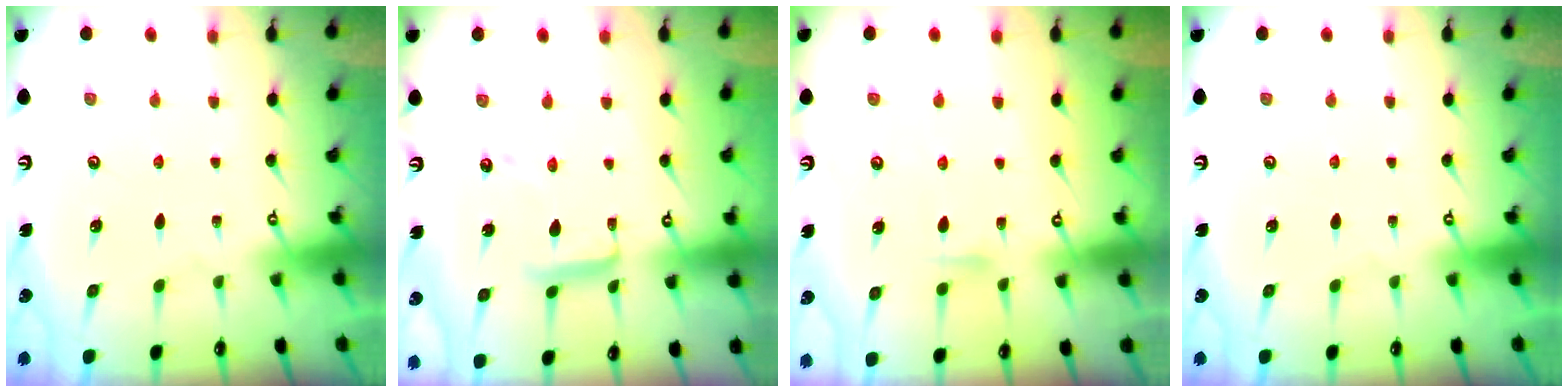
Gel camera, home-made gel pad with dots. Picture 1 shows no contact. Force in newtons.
{"total": 10.2, "press": 10.2, "slide": 0.9}
{"total": 5.4, "press": 5.4, "slide": 0.7}
{"total": 0.0}